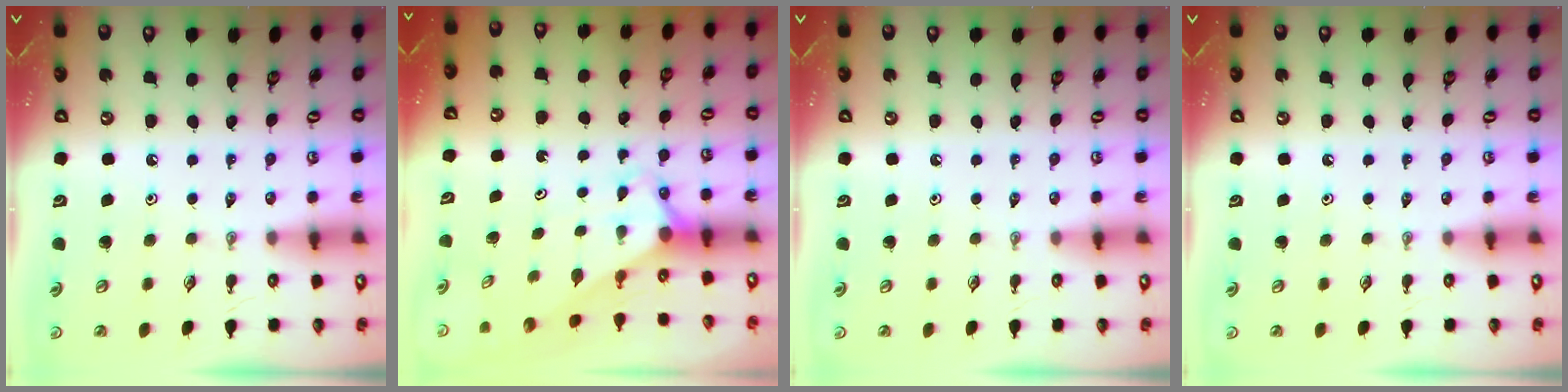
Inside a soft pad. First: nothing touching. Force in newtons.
{"total": 2.9, "press": 2.9, "slide": 0.0}
{"total": 0.0}
{"total": 0.0}